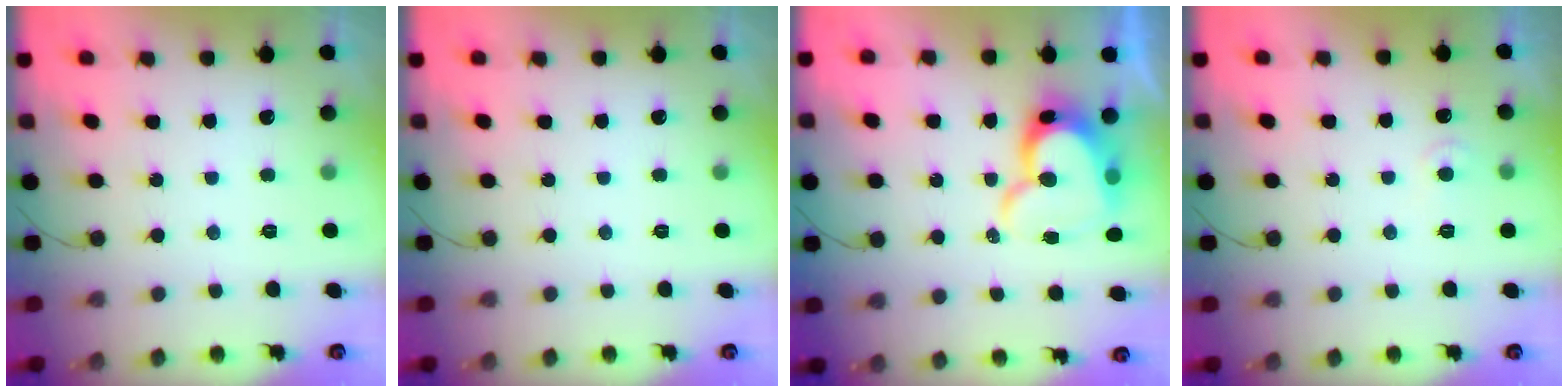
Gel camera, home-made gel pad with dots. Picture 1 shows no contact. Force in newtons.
{"total": 0.0}
{"total": 15.2, "press": 15.1, "slide": 1.6}
{"total": 3.6, "press": 3.6, "slide": 0.4}